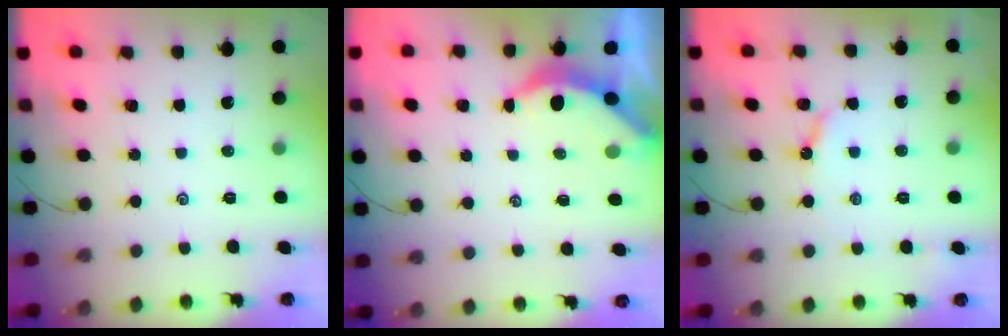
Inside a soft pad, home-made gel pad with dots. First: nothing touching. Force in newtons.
{"total": 4.0, "press": 3.9, "slide": 0.5}
{"total": 4.2, "press": 4.2, "slide": 0.2}